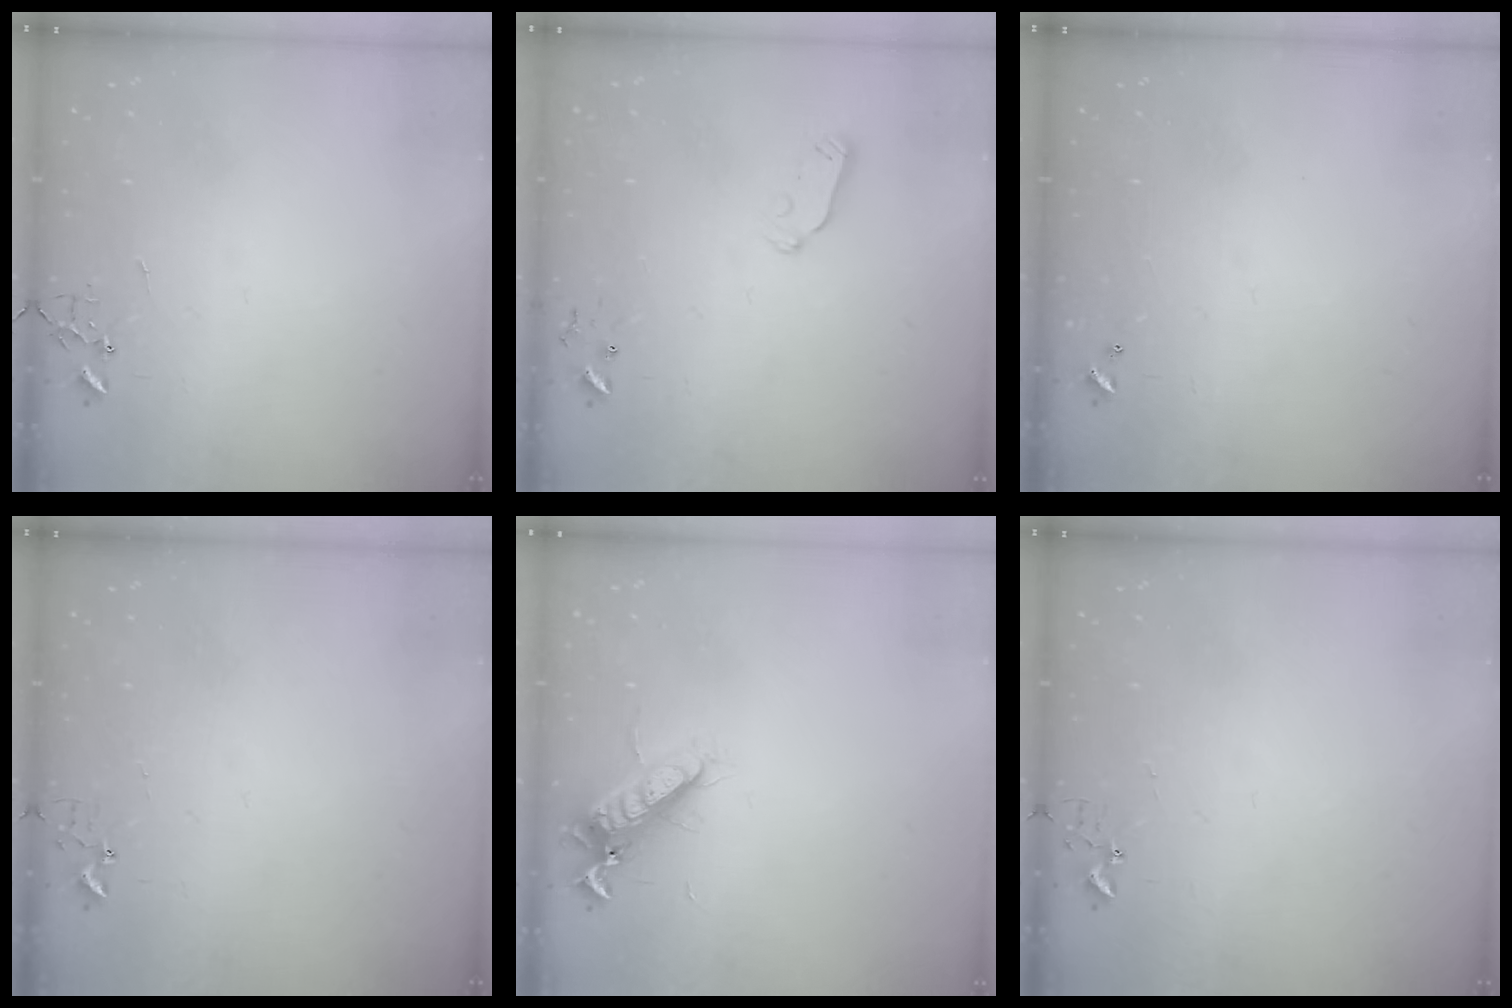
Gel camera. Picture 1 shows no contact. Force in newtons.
{"total": 4.9, "press": 4.9, "slide": 0.3}
{"total": 0.0}
{"total": 2.7, "press": 2.7, "slide": 0.3}
{"total": 13.5, "press": 13.3, "slide": 1.9}
{"total": 2.7, "press": 2.7, "slide": 0.3}